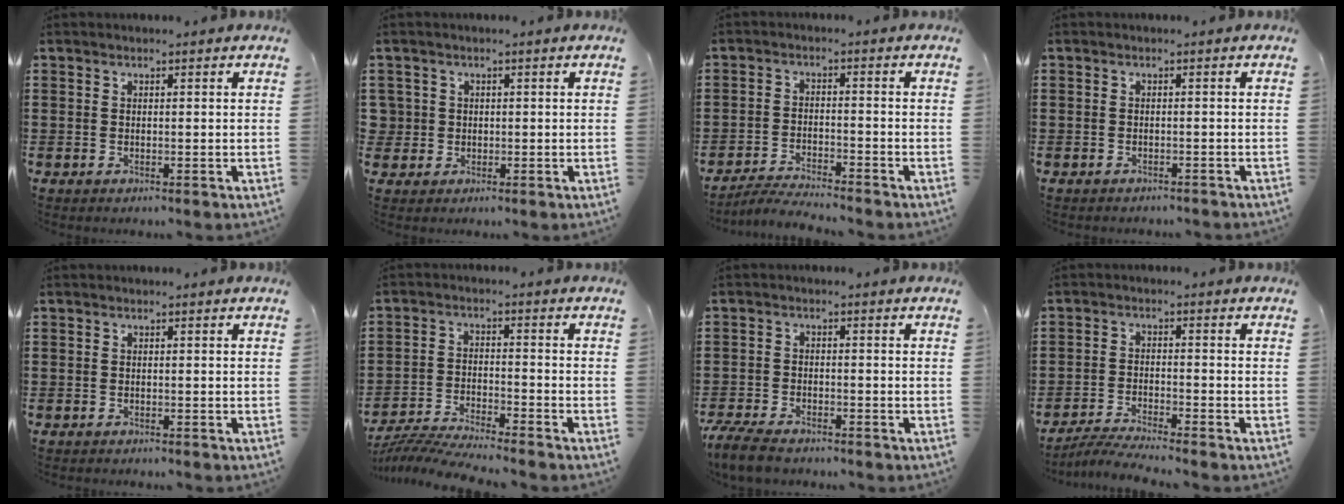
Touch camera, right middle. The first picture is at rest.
{"total": 2.2, "force": [0.1, 2.1, 0.4], "torque": [-0.026, 0.004, -0.004]}
{"total": 3.9, "force": [-3.9, -0.1, 0.8], "torque": [-0.024, -0.004, -0.081]}
{"total": 1.0, "force": [-1.0, 0.2, -0.1], "torque": [-0.001, 0.001, -0.022]}
{"total": 0.7, "force": [-0.7, -0.1, 0.0], "torque": [-0.003, -0.002, -0.014]}
{"total": 5.8, "force": [-5.6, -0.2, 1.4], "torque": [-0.042, -0.013, -0.115]}
{"total": 4.1, "force": [-3.7, 0.7, 1.5], "torque": [-0.047, -0.007, -0.078]}
{"total": 4.0, "force": [-3.9, -0.2, 1.2], "torque": [-0.028, -0.008, -0.078]}